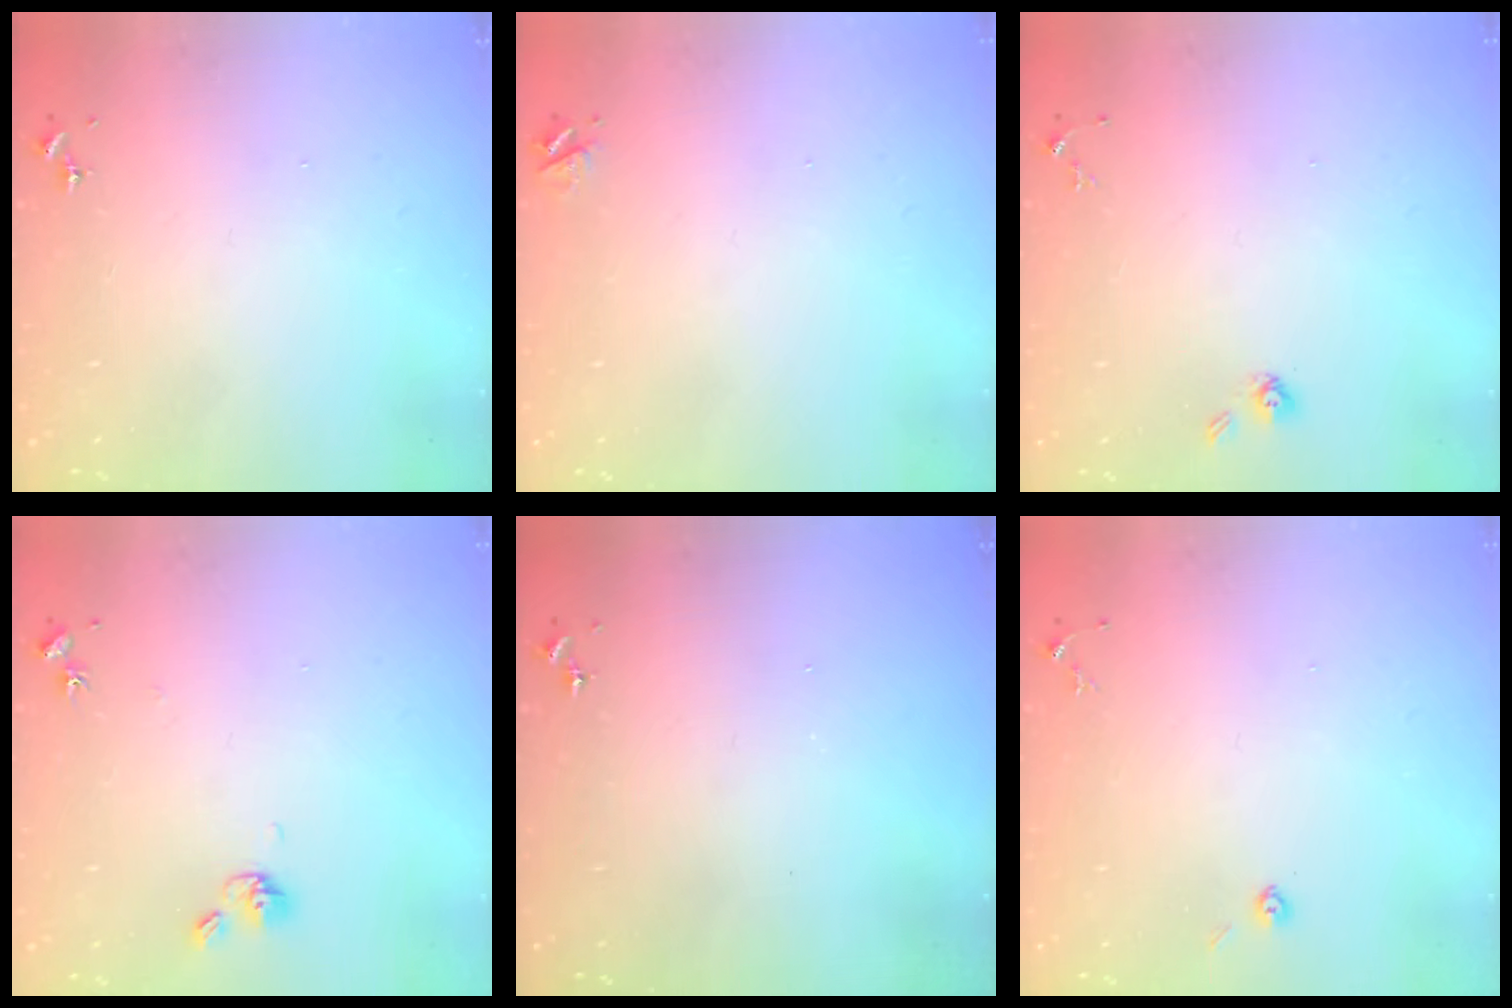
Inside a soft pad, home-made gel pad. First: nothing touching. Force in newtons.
{"total": 3.7, "press": 3.7, "slide": 0.5}
{"total": 3.8, "press": 3.4, "slide": 1.7}
{"total": 7.0, "press": 6.7, "slide": 2.1}
{"total": 0.0}
{"total": 3.1, "press": 3.0, "slide": 1.0}